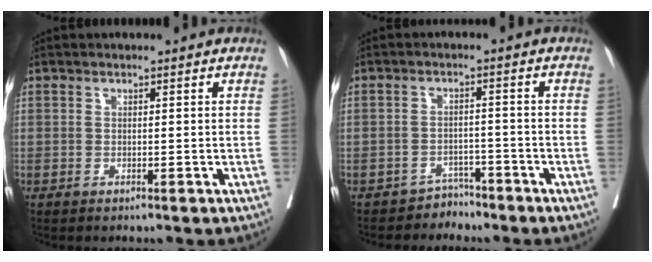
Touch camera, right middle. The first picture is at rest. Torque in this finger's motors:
{"motor_torque": [0.20, -0.18, -0.01, 0.00]}